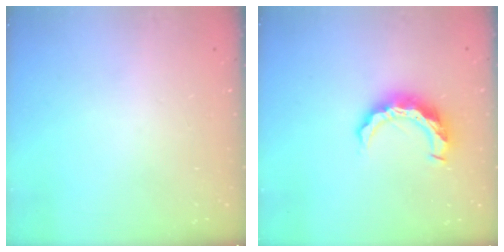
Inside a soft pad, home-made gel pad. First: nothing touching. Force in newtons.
{"total": 9.7, "press": 9.7, "slide": 1.2}